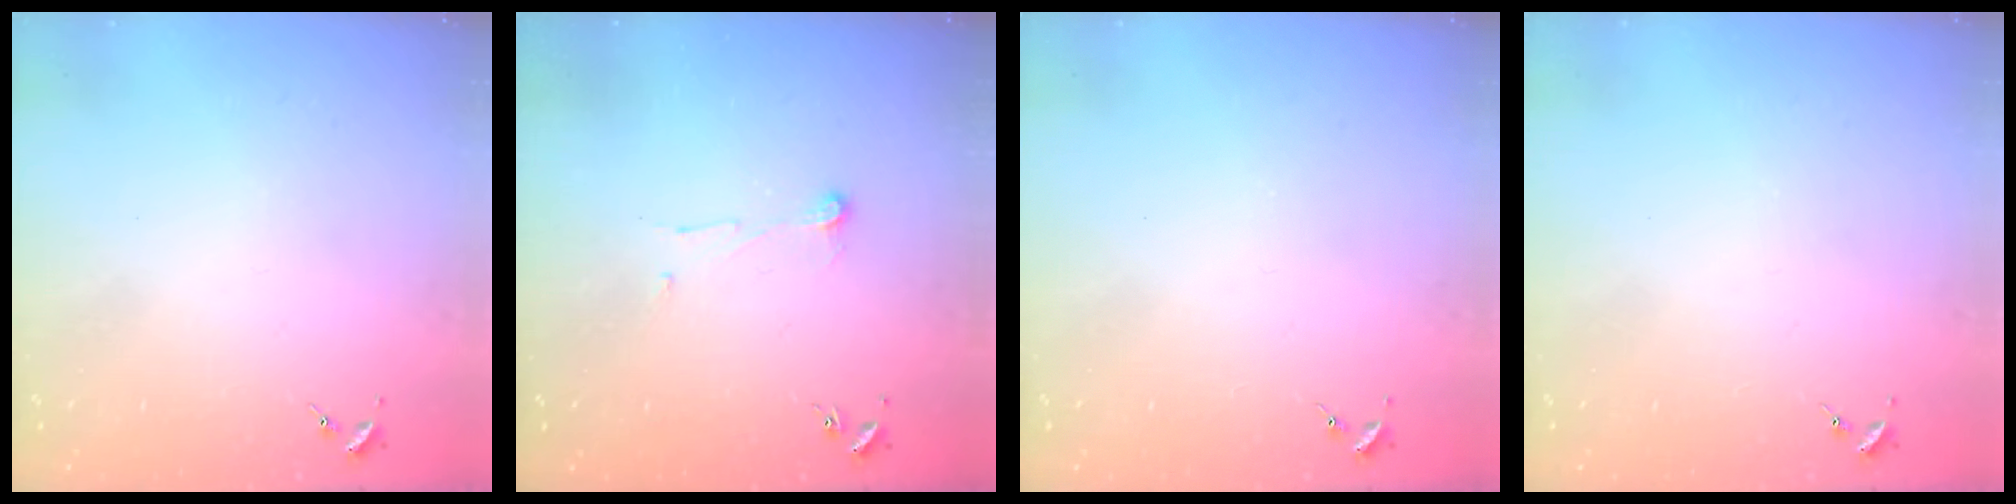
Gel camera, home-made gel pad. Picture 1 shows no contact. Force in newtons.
{"total": 6.0, "press": 5.9, "slide": 0.7}
{"total": 0.0}
{"total": 0.0}